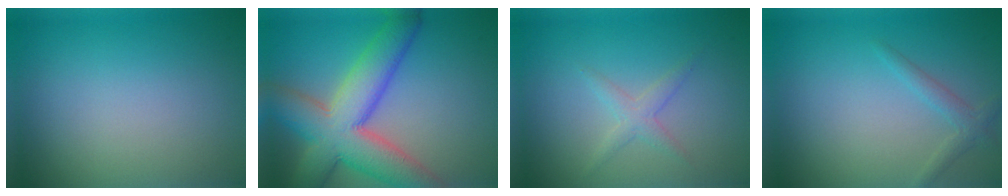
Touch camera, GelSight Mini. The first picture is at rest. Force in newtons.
{"total": 10.2, "press": 10.2, "slide": 0.6}
{"total": 1.6, "press": 1.6, "slide": 0.1}
{"total": 1.5, "press": 1.5, "slide": 0.1}